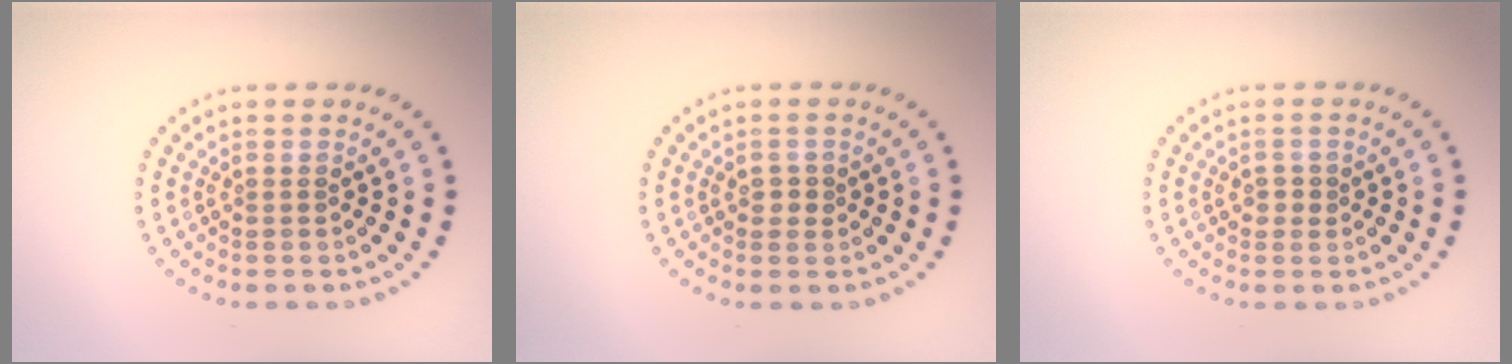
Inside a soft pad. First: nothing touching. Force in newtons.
{"total": 1.2, "press": 1.1, "slide": 0.4}
{"total": 1.2, "press": 1.1, "slide": 0.4}